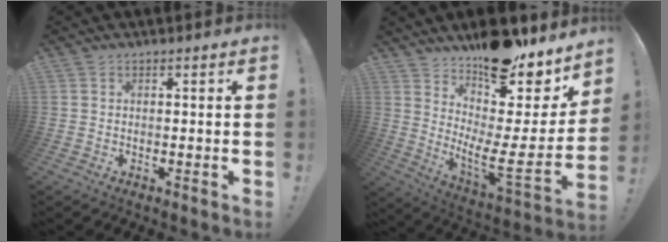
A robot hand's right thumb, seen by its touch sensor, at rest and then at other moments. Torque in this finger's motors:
{"motor_torque": [0.57, 4.44, 1.76, 1.01, 0.14]}